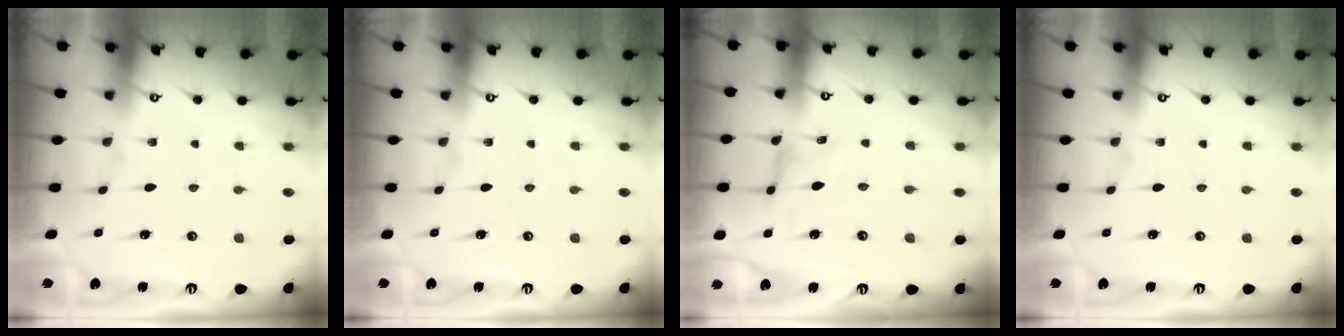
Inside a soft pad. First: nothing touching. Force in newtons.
{"total": 0.0}
{"total": 0.5, "press": 0.5, "slide": 0.2}
{"total": 0.0}